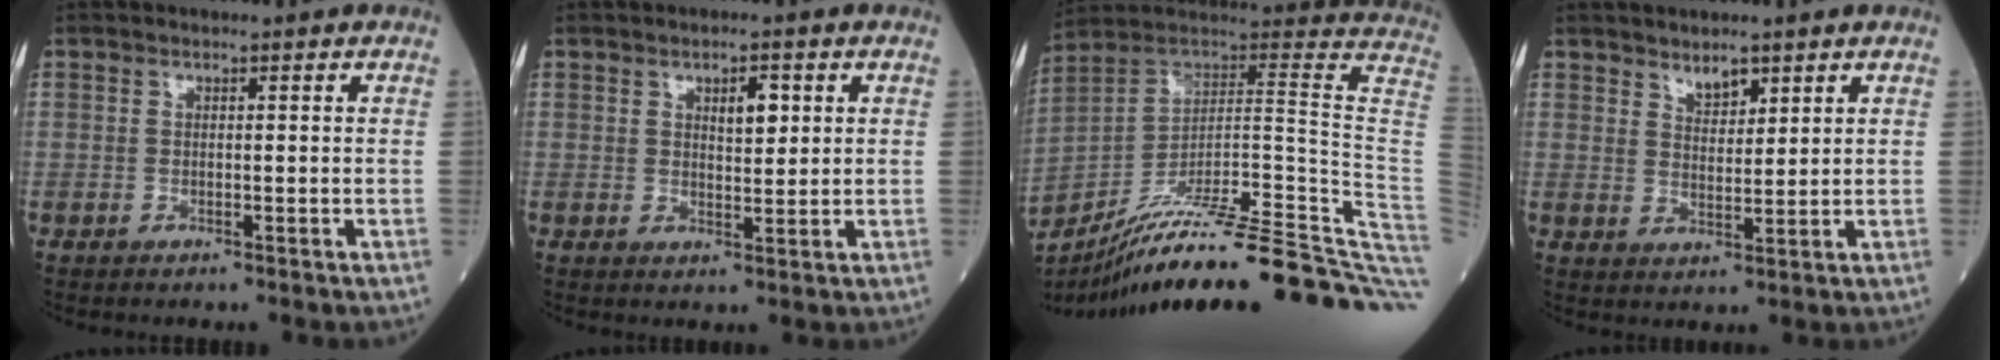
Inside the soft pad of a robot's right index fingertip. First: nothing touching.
{"total": 3.1, "force": [1.2, 1.2, 2.6], "torque": [-0.042, 0.001, 0.021]}
{"total": 34.8, "force": [-24.8, 0.5, 24.5], "torque": [-0.202, -0.004, -0.355]}
{"total": 3.0, "force": [2.4, 1.1, 1.4], "torque": [-0.027, -0.004, 0.047]}